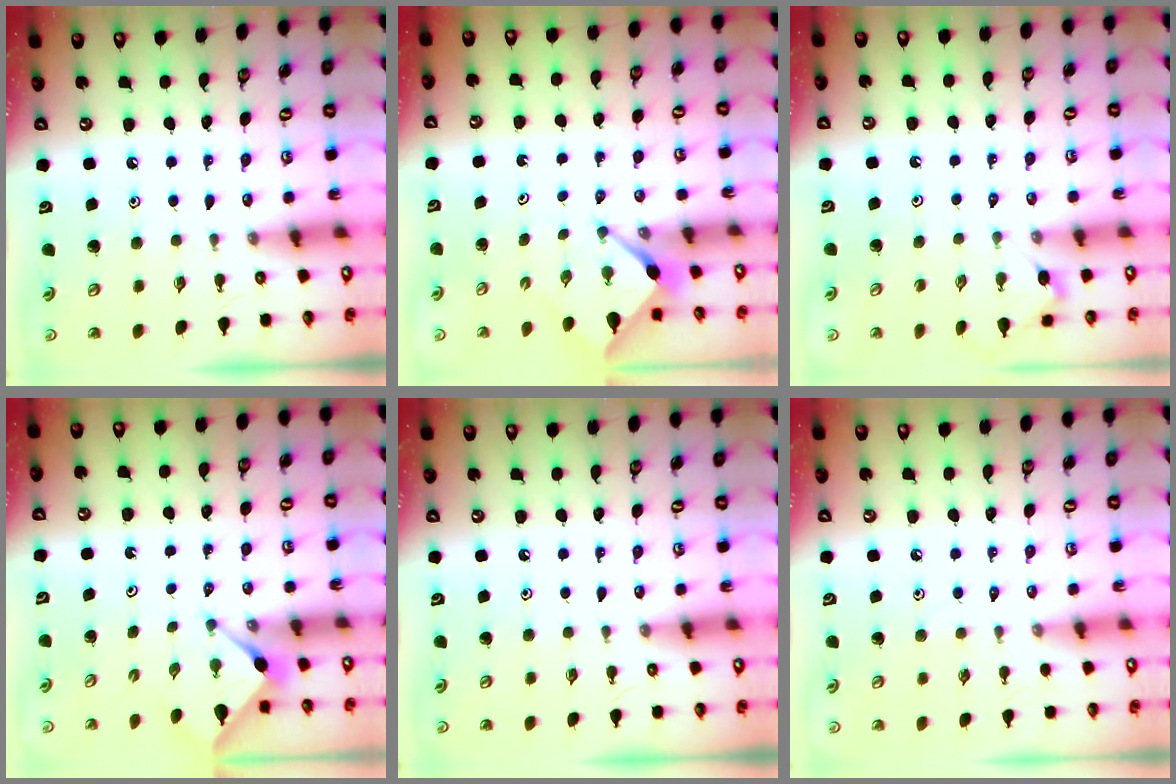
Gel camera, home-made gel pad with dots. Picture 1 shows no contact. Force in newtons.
{"total": 2.6, "press": 2.6, "slide": 0.3}
{"total": 3.6, "press": 3.5, "slide": 0.5}
{"total": 2.9, "press": 2.8, "slide": 0.4}
{"total": 0.0}
{"total": 2.1, "press": 2.1, "slide": 0.4}